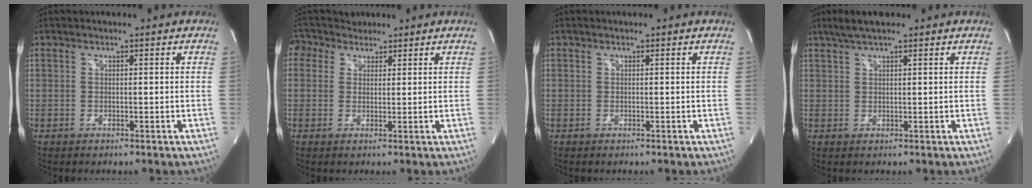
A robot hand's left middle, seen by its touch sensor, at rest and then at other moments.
{"total": 4.2, "force": [2.9, 3.1, 0.2], "torque": [-0.016, 0.032, 0.052]}
{"total": 0.0}
{"total": 4.2, "force": [3.1, 0.6, 2.7], "torque": [-0.058, 0.018, 0.059]}